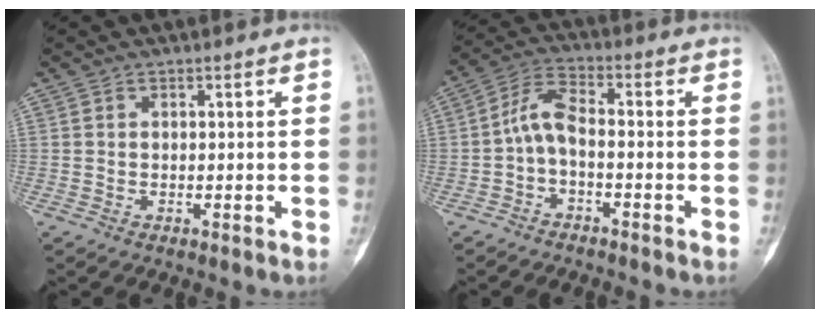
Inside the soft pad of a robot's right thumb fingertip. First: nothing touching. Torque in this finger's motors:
{"motor_torque": [0.11, 0.11, -0.12, 0.12, -0.03]}